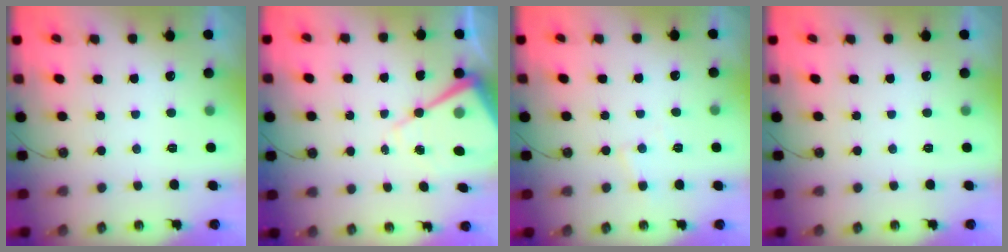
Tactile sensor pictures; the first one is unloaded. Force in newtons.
{"total": 11.4, "press": 11.4, "slide": 0.8}
{"total": 5.4, "press": 5.4, "slide": 0.5}
{"total": 0.0}